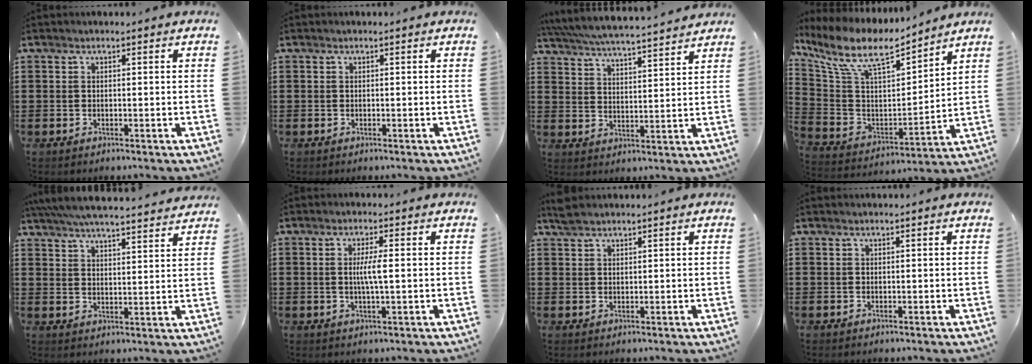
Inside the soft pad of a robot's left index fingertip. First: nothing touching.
{"total": 0.0}
{"total": 5.3, "force": [5.1, -0.6, 1.2], "torque": [-0.047, -0.038, 0.085]}
{"total": 10.0, "force": [7.6, 3.3, 5.7], "torque": [-0.145, -0.044, 0.129]}
{"total": 5.9, "force": [5.6, -0.1, 1.7], "torque": [-0.052, -0.030, 0.100]}
{"total": 3.6, "force": [0.1, 0.3, 3.5], "torque": [-0.066, -0.003, -0.001]}
{"total": 2.0, "force": [1.8, 0.5, 0.8], "torque": [-0.019, 0.002, 0.034]}
{"total": 0.0}